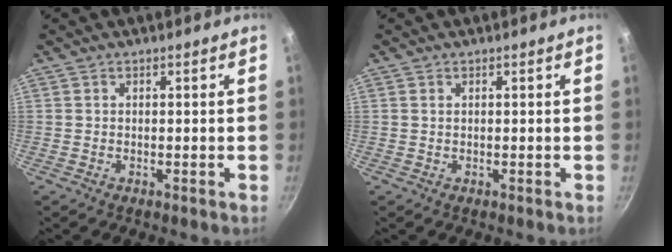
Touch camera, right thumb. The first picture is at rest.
{"total": 0.0}